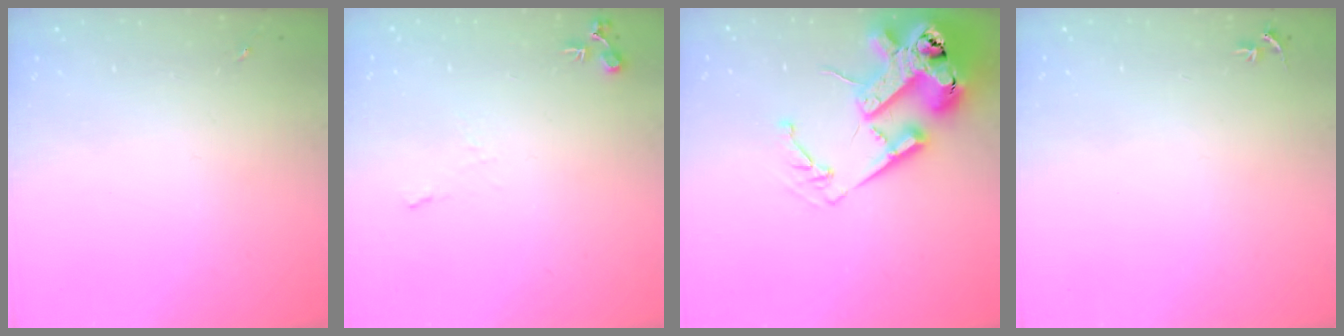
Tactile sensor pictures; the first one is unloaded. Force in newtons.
{"total": 6.8, "press": 6.8, "slide": 0.9}
{"total": 24.1, "press": 23.9, "slide": 3.2}
{"total": 2.7, "press": 2.7, "slide": 0.3}